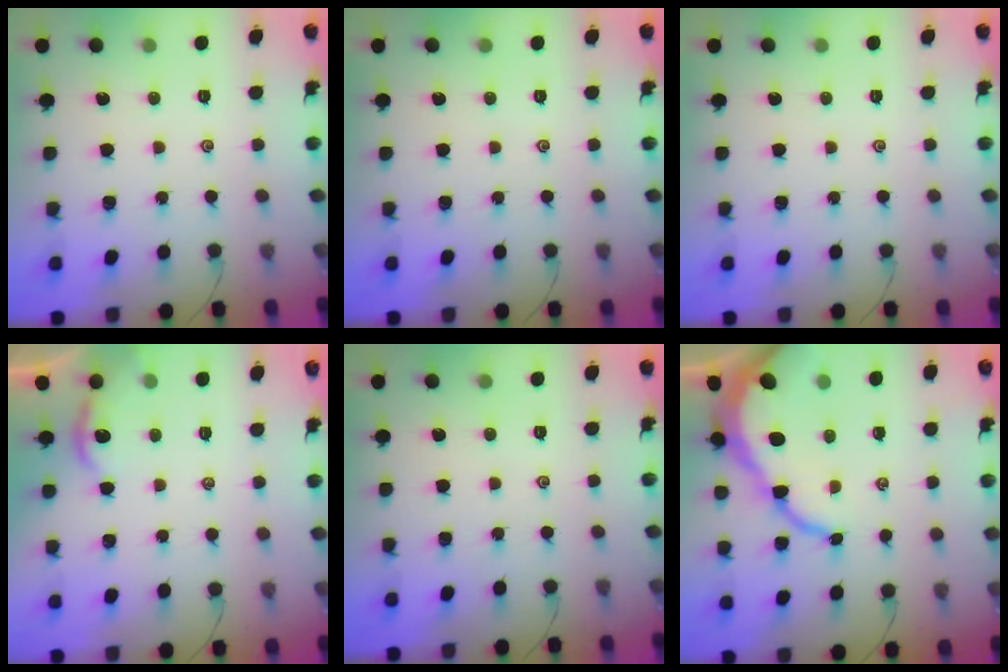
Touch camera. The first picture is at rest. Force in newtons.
{"total": 0.0}
{"total": 0.0}
{"total": 2.3, "press": 2.3, "slide": 0.2}
{"total": 0.0}
{"total": 10.4, "press": 10.4, "slide": 1.1}